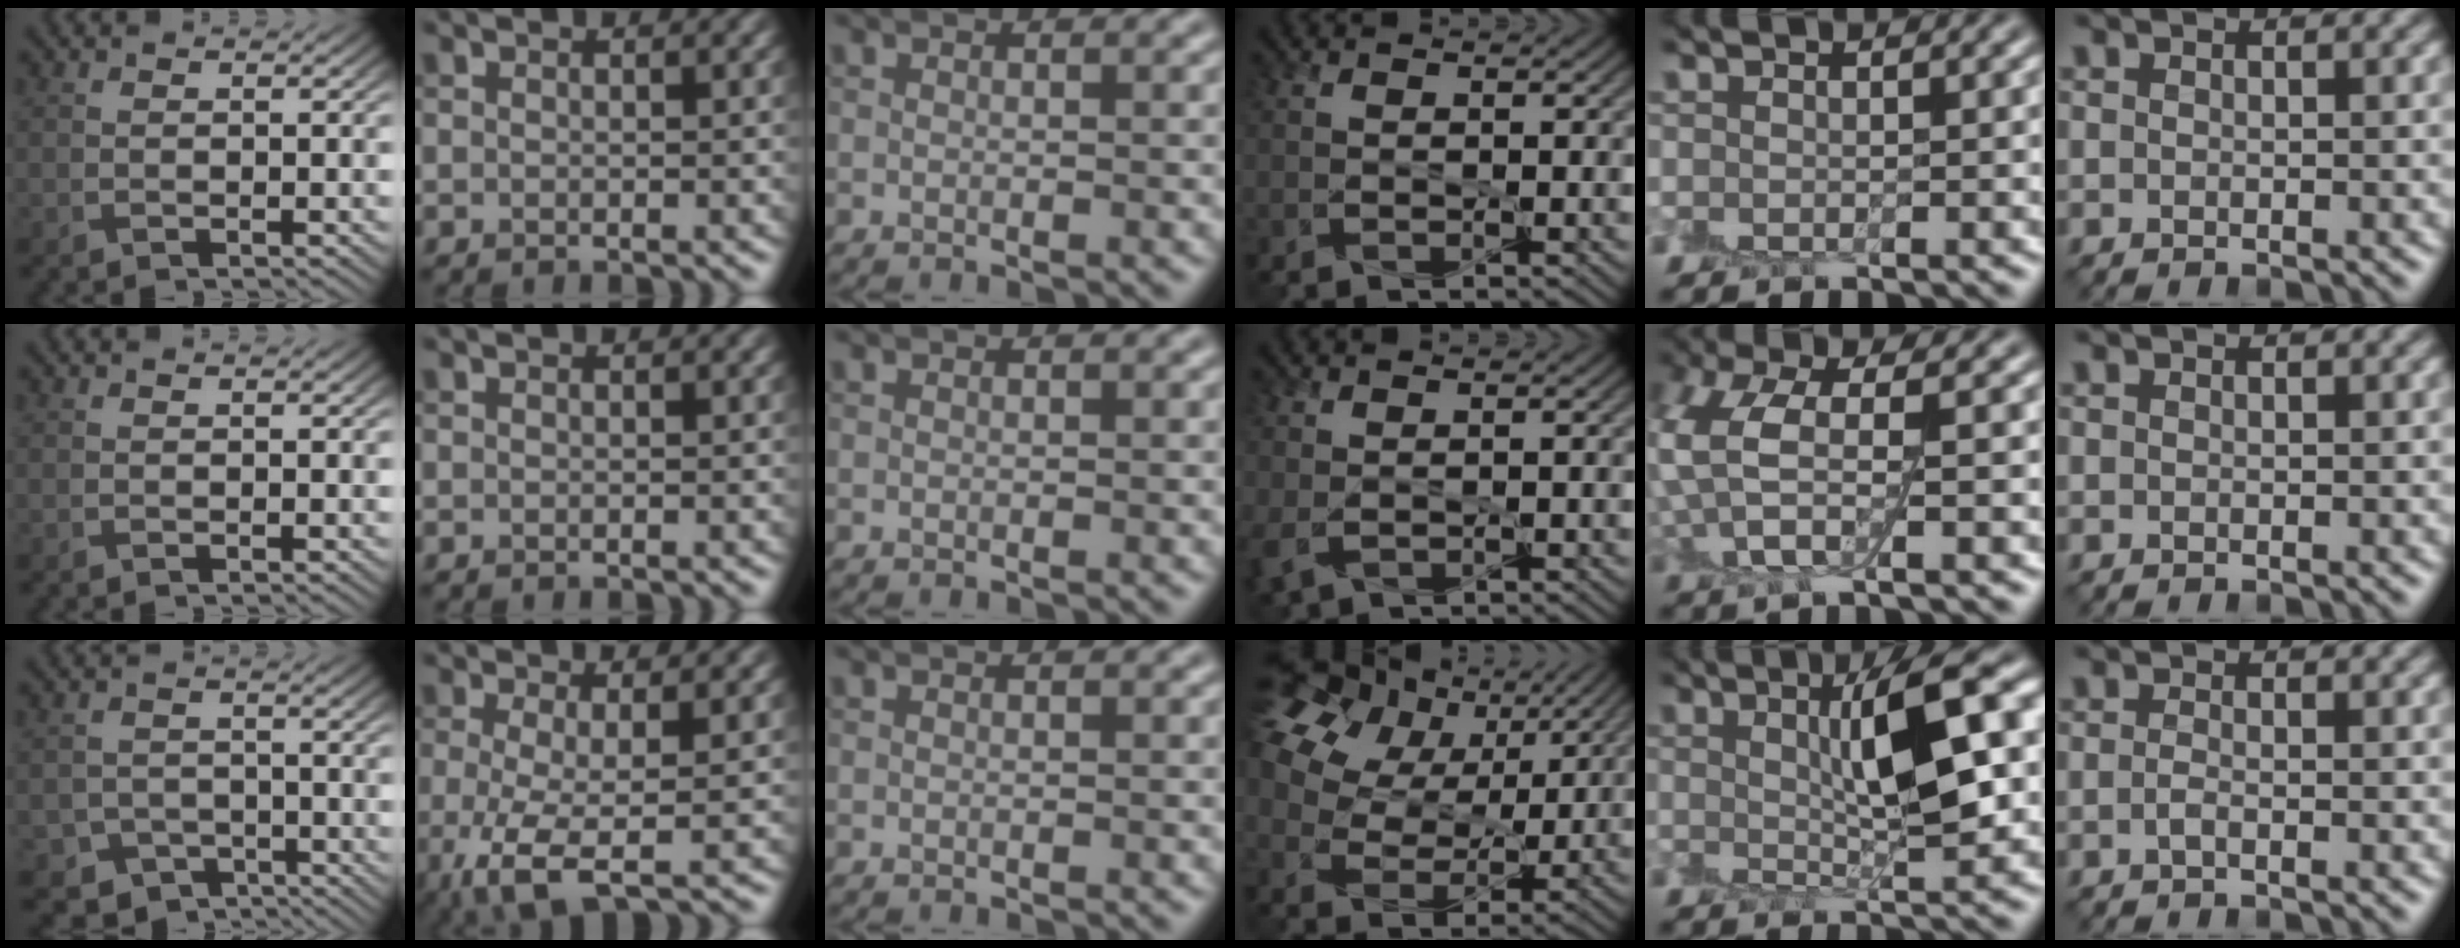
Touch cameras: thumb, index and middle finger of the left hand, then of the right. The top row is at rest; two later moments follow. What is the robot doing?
{"motion": "peel", "object": "envelope seal"}